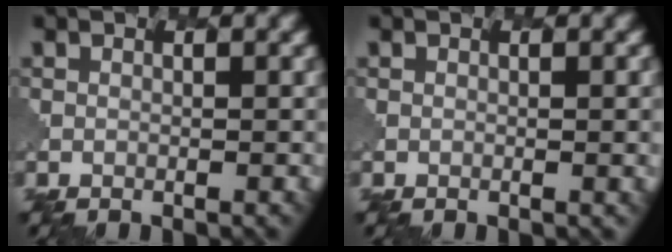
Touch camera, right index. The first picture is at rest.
{"total": 0.9, "force": [0.1, 0.3, 0.9], "torque": [-0.006, 0.002, 0.004]}